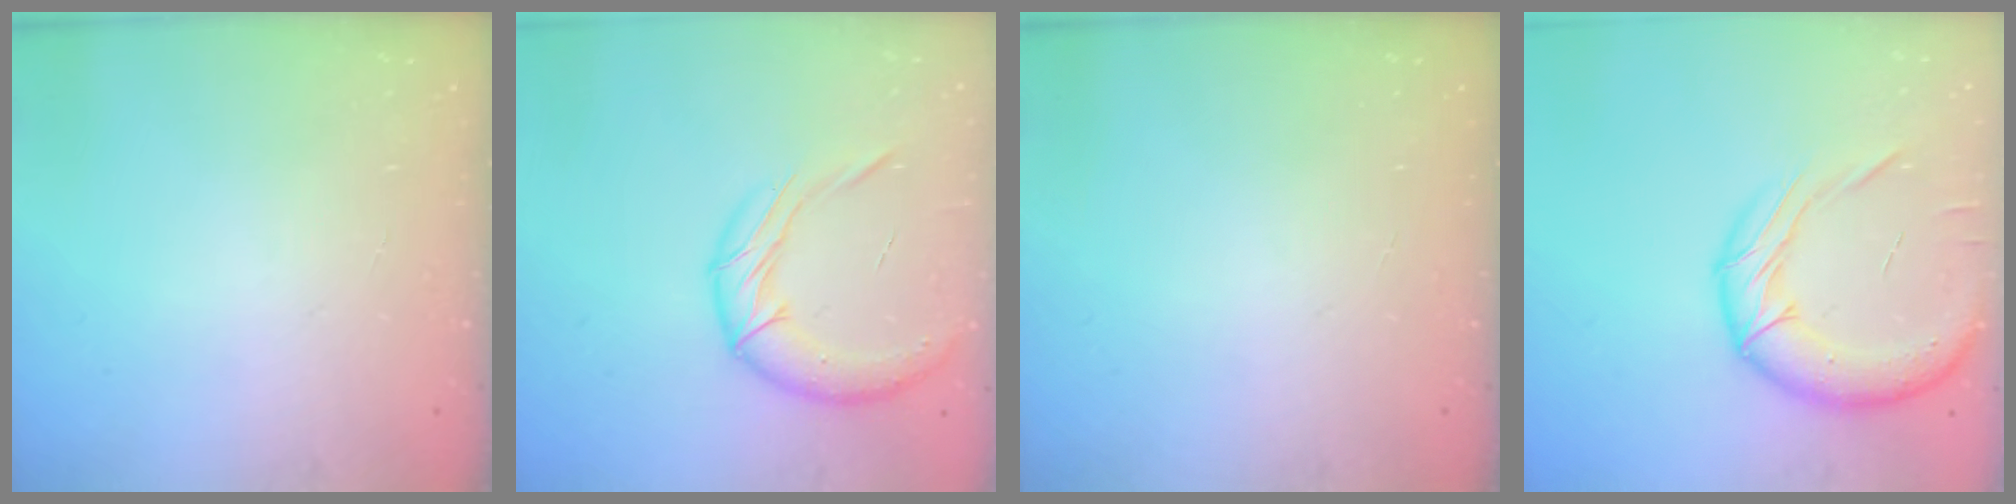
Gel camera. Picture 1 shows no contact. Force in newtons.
{"total": 14.7, "press": 14.5, "slide": 2.0}
{"total": 0.0}
{"total": 18.1, "press": 17.9, "slide": 2.6}